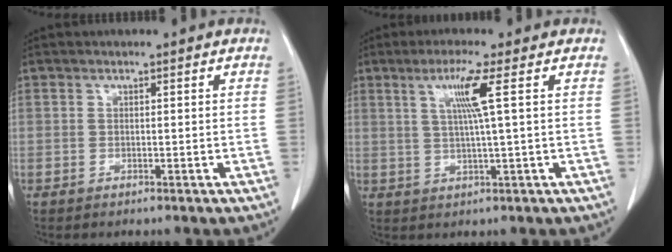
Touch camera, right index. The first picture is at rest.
{"total": 5.4, "force": [1.8, -1.1, 5.0], "torque": [-0.098, 0.001, 0.036]}